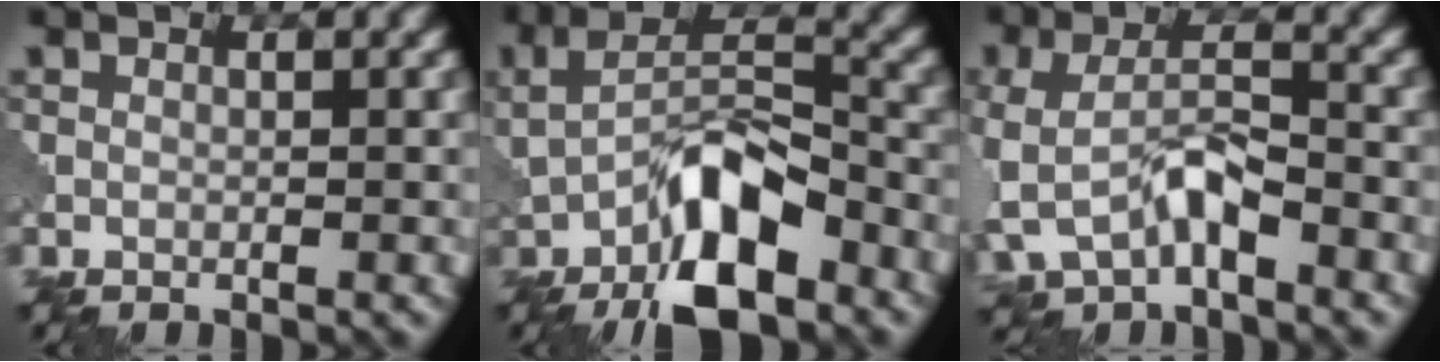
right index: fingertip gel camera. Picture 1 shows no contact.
{"total": 10.0, "force": [-4.7, 4.1, 7.9], "torque": [-0.138, 0.014, -0.085]}
{"total": 5.6, "force": [-2.2, 3.0, 4.3], "torque": [-0.096, -0.001, -0.044]}